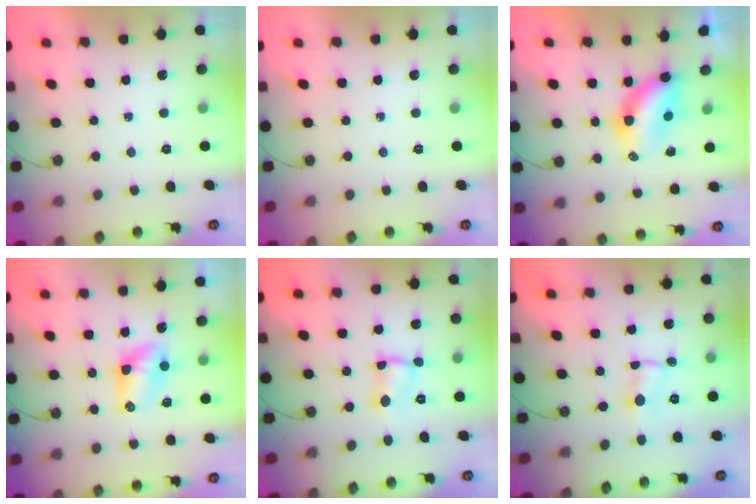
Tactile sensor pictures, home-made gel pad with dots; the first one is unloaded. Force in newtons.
{"total": 0.0}
{"total": 6.5, "press": 6.5, "slide": 0.5}
{"total": 7.8, "press": 6.6, "slide": 4.2}
{"total": 3.1, "press": 3.1, "slide": 0.1}
{"total": 1.1, "press": 1.1, "slide": 0.2}